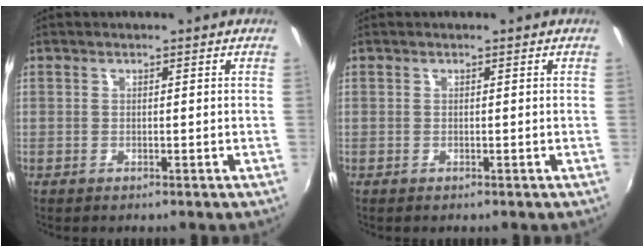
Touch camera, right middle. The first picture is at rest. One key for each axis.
{"total": 0.0}